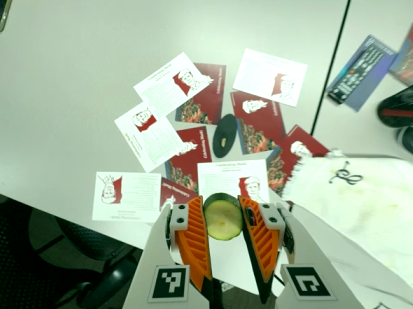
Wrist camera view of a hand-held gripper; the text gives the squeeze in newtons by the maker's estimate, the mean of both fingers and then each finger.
{"total": 11.7, "left": 11.6, "right": 11.8}